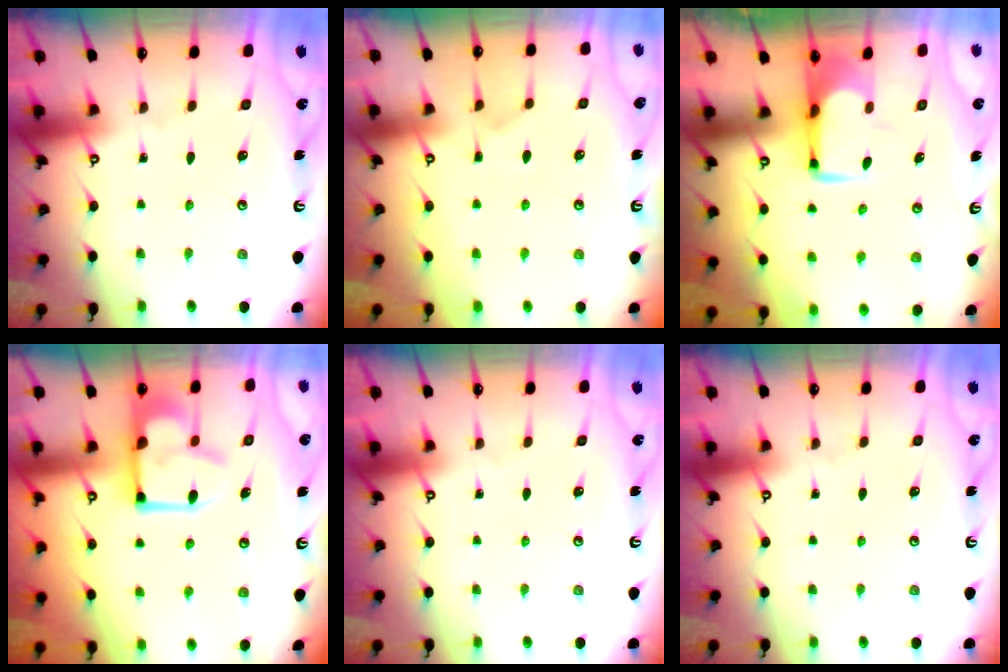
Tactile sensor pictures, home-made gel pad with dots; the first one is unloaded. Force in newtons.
{"total": 2.3, "press": 1.9, "slide": 1.3}
{"total": 1.2, "press": 1.0, "slide": 0.6}
{"total": 10.2, "press": 10.1, "slide": 1.4}
{"total": 0.0}
{"total": 0.0}